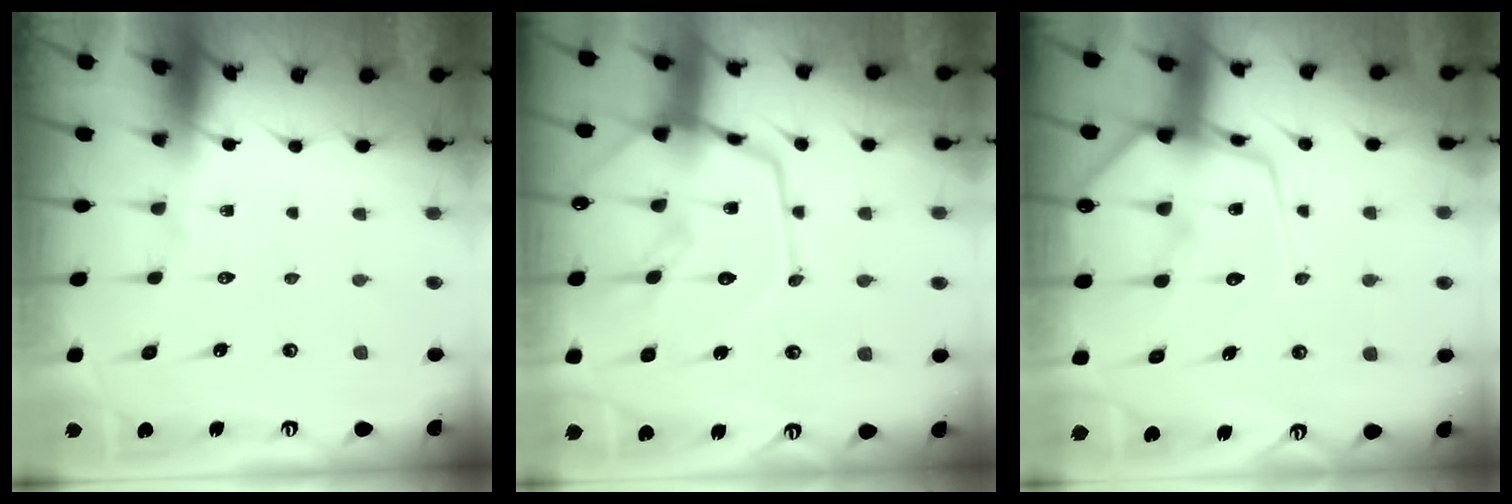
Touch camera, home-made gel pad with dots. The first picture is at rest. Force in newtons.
{"total": 18.9, "press": 18.8, "slide": 1.6}
{"total": 12.5, "press": 12.4, "slide": 1.3}